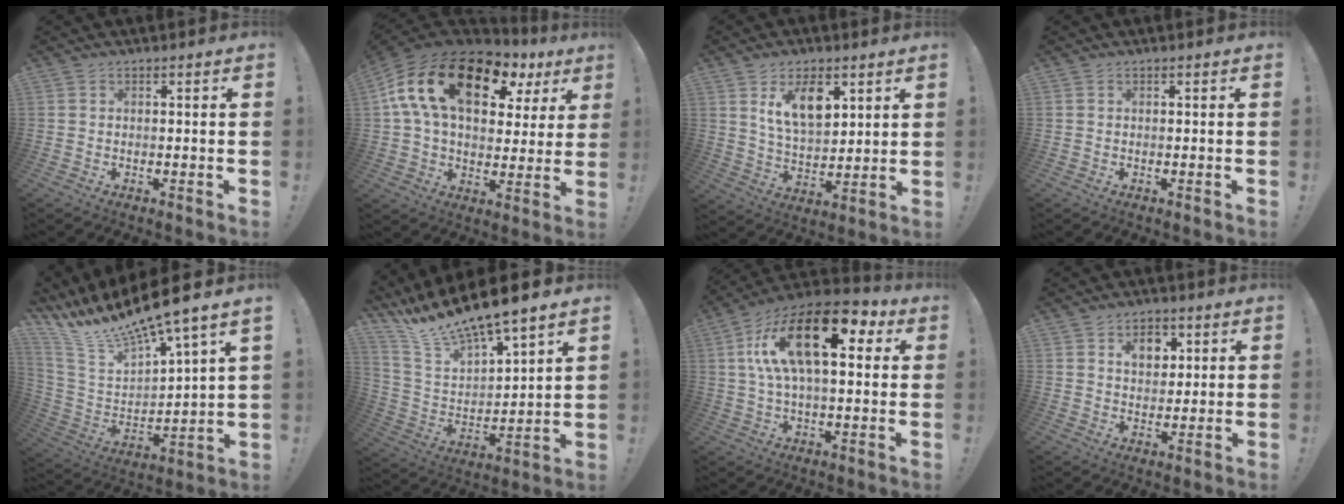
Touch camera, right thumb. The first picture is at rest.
{"total": 21.0, "force": [9.0, 11.4, 15.1], "torque": [-0.263, -0.026, 0.157]}
{"total": 12.5, "force": [6.3, 7.5, 7.8], "torque": [-0.117, -0.025, 0.118]}
{"total": 0.0}
{"total": 14.7, "force": [11.5, 2.7, 8.7], "torque": [-0.164, -0.088, 0.191]}
{"total": 13.0, "force": [11.6, 2.1, 5.6], "torque": [-0.126, -0.098, 0.199]}
{"total": 21.7, "force": [6.2, 9.1, 18.7], "torque": [-0.333, -0.022, 0.095]}
{"total": 7.6, "force": [3.5, 5.9, 3.4], "torque": [-0.036, -0.014, 0.060]}